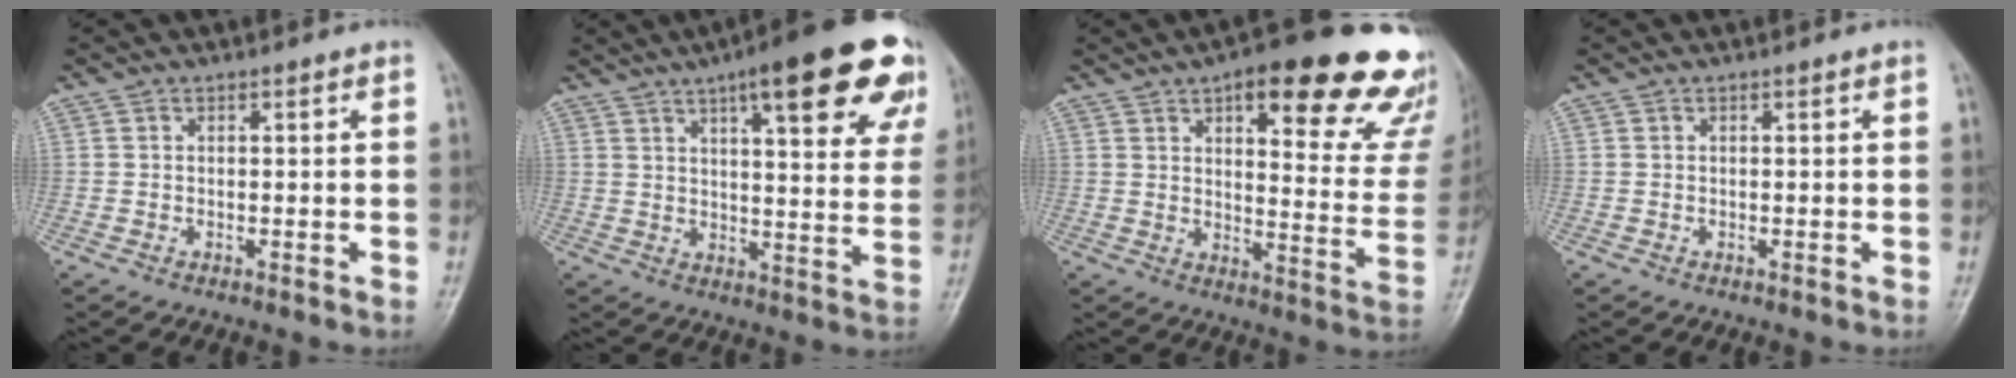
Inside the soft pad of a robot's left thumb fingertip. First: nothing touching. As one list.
[{"total": 23.3, "force": [13.0, 6.3, 18.3], "torque": [-0.218, -0.023, 0.162]}, {"total": 26.9, "force": [16.5, 8.9, 19.2], "torque": [-0.198, -0.063, 0.201]}, {"total": 0.0}]